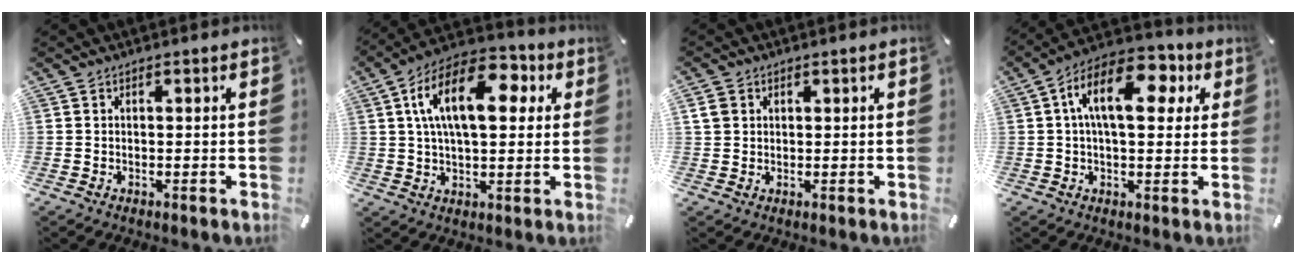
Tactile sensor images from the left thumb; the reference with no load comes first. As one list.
[{"total": 17.1, "force": [5.1, 9.0, 13.6], "torque": [-0.242, 0.000, 0.081]}, {"total": 2.5, "force": [0.8, 2.3, 0.6], "torque": [-0.015, 0.005, 0.014]}, {"total": 14.7, "force": [4.3, 7.8, 11.8], "torque": [-0.201, -0.003, 0.069]}]